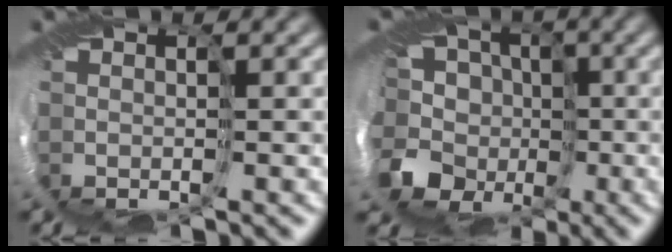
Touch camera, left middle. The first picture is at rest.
{"total": 10.5, "force": [-1.8, 9.3, 4.4], "torque": [-0.112, 0.018, -0.064]}